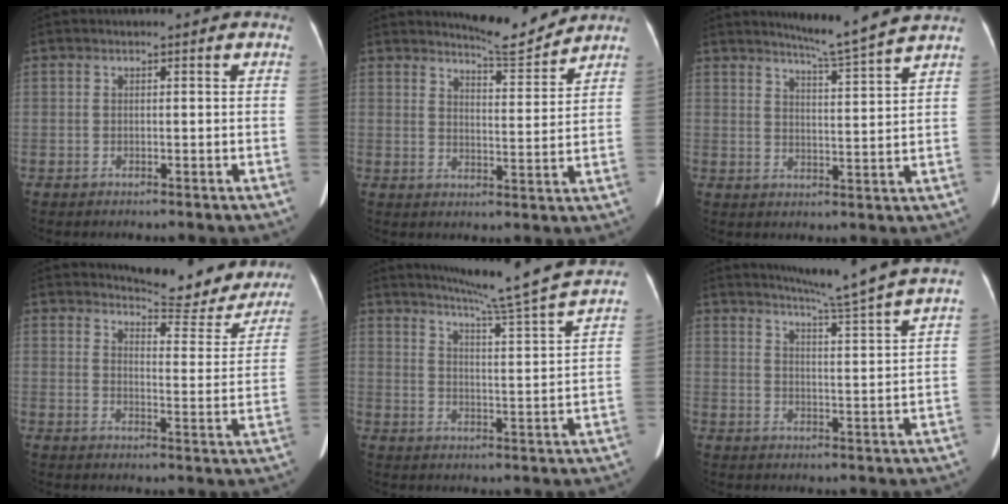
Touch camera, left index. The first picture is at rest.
{"total": 6.3, "force": [6.2, -0.3, 0.7], "torque": [-0.022, -0.021, 0.094]}
{"total": 7.5, "force": [6.8, -1.8, 2.5], "torque": [-0.048, -0.015, 0.103]}
{"total": 14.6, "force": [13.9, 2.7, 3.7], "torque": [-0.035, -0.055, 0.149]}
{"total": 18.6, "force": [16.5, -1.8, 8.3], "torque": [-0.137, -0.044, 0.211]}
{"total": 14.2, "force": [12.6, -2.4, 6.0], "torque": [-0.102, -0.039, 0.163]}